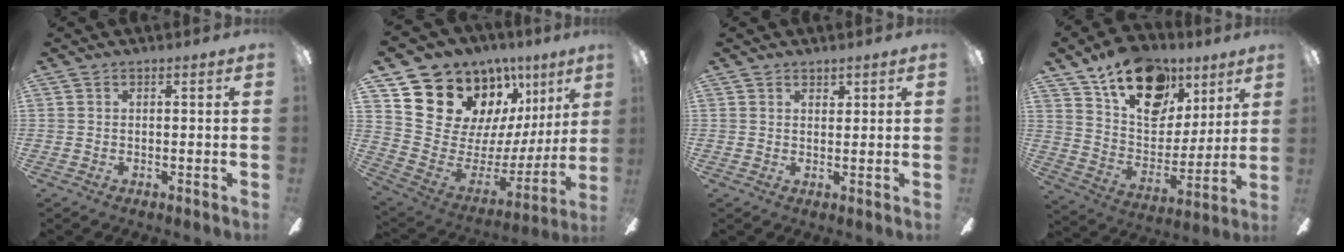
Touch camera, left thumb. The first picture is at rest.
{"total": 17.2, "force": [12.2, 10.9, 5.4], "torque": [-0.101, -0.096, 0.246]}
{"total": 1.6, "force": [1.3, 0.8, 0.6], "torque": [-0.005, -0.002, 0.022]}
{"total": 21.1, "force": [12.5, 13.1, 11.0], "torque": [-0.167, -0.064, 0.223]}